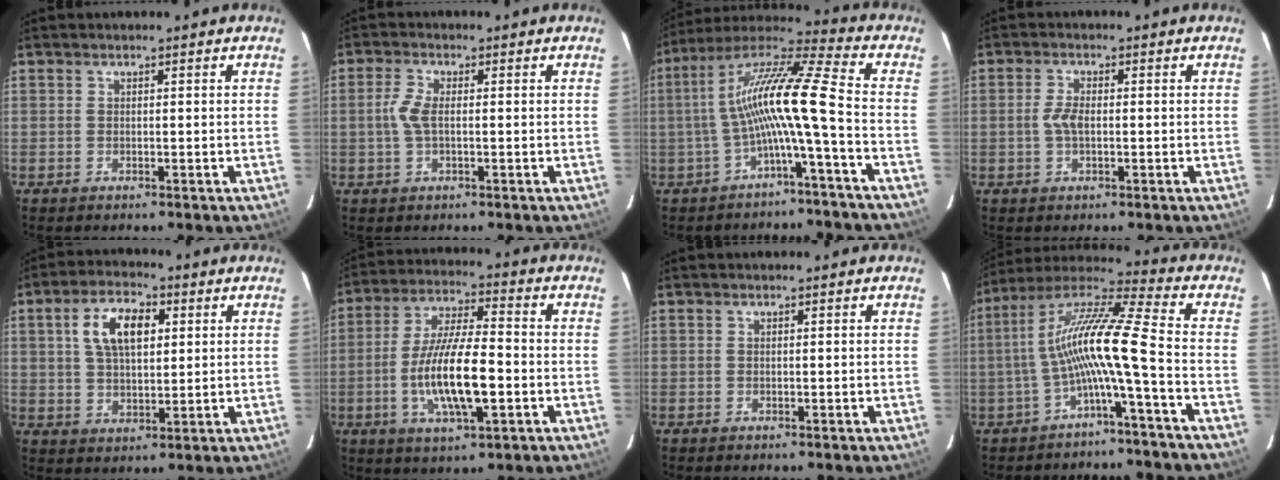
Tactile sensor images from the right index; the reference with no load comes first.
{"total": 3.7, "force": [-0.2, 1.4, 3.5], "torque": [-0.079, 0.004, -0.002]}
{"total": 13.0, "force": [-3.2, -0.5, 12.6], "torque": [-0.237, 0.013, -0.062]}
{"total": 2.9, "force": [-0.4, 1.3, 2.6], "torque": [-0.057, 0.002, -0.007]}
{"total": 9.6, "force": [2.9, 5.0, 7.6], "torque": [-0.142, 0.019, 0.053]}
{"total": 14.3, "force": [-3.3, 3.6, 13.4], "torque": [-0.264, -0.009, -0.058]}
{"total": 0.6, "force": [0.0, -0.5, -0.5], "torque": [0.005, 0.000, 0.000]}
{"total": 12.5, "force": [-3.5, -0.4, 12.0], "torque": [-0.231, 0.014, -0.070]}